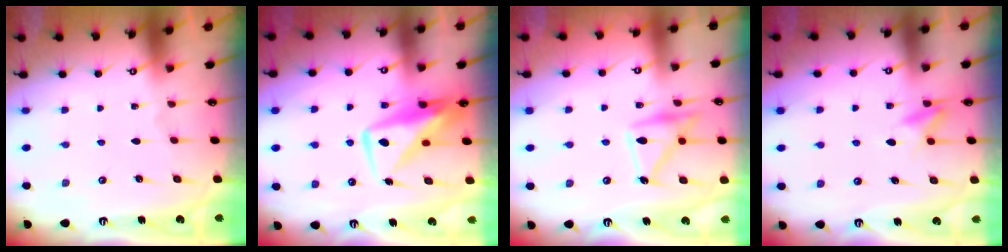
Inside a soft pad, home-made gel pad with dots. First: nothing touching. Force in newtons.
{"total": 10.2, "press": 10.2, "slide": 1.1}
{"total": 16.7, "press": 16.6, "slide": 1.1}
{"total": 8.1, "press": 8.1, "slide": 1.0}